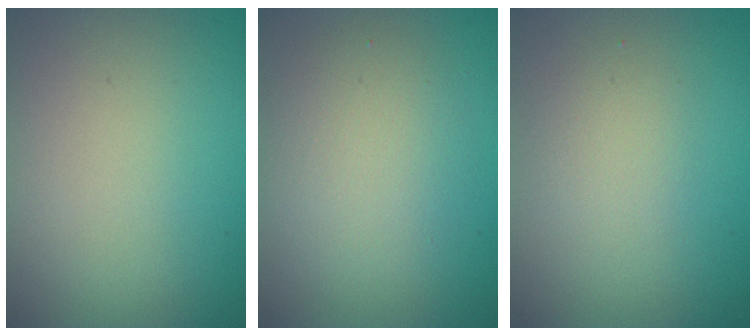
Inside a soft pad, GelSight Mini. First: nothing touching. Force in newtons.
{"total": 3.5, "press": 3.5, "slide": 0.2}
{"total": 1.7, "press": 1.7, "slide": 0.2}